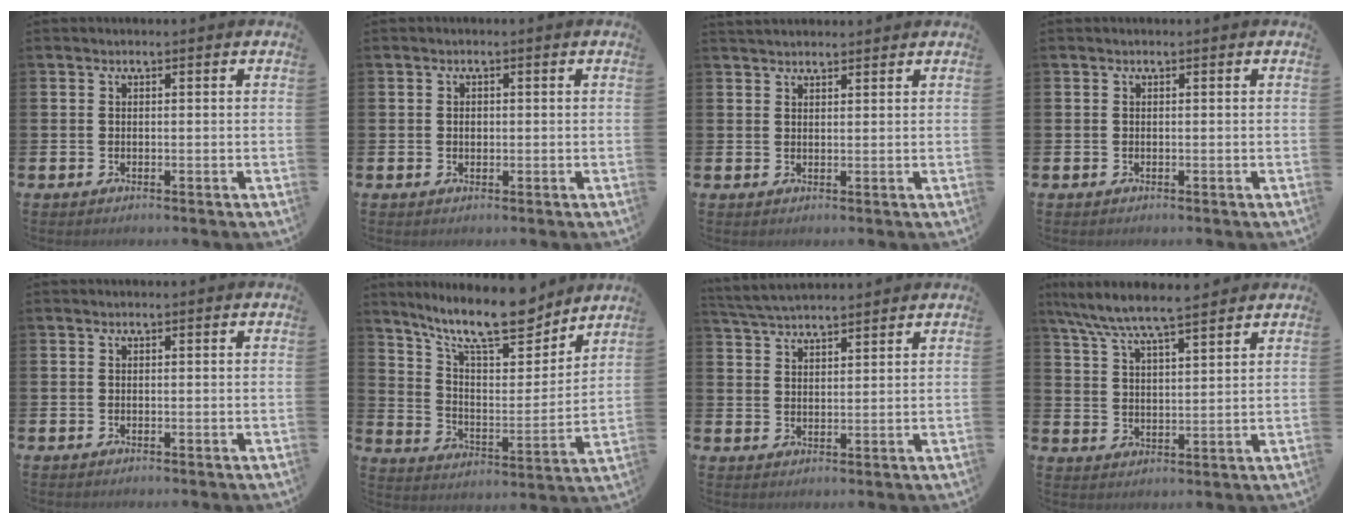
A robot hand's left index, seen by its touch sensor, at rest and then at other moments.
{"total": 1.0, "force": [0.0, 0.7, 0.7], "torque": [-0.005, 0.003, -0.003]}
{"total": 2.1, "force": [2.0, 0.6, 0.4], "torque": [-0.002, -0.005, 0.035]}
{"total": 0.0}
{"total": 0.0}
{"total": 13.6, "force": [11.6, 3.2, 6.3], "torque": [-0.141, -0.066, 0.206]}
{"total": 4.1, "force": [4.1, 0.4, 0.6], "torque": [-0.031, -0.017, 0.074]}
{"total": 7.4, "force": [6.9, 0.6, 2.7], "torque": [-0.082, -0.030, 0.123]}